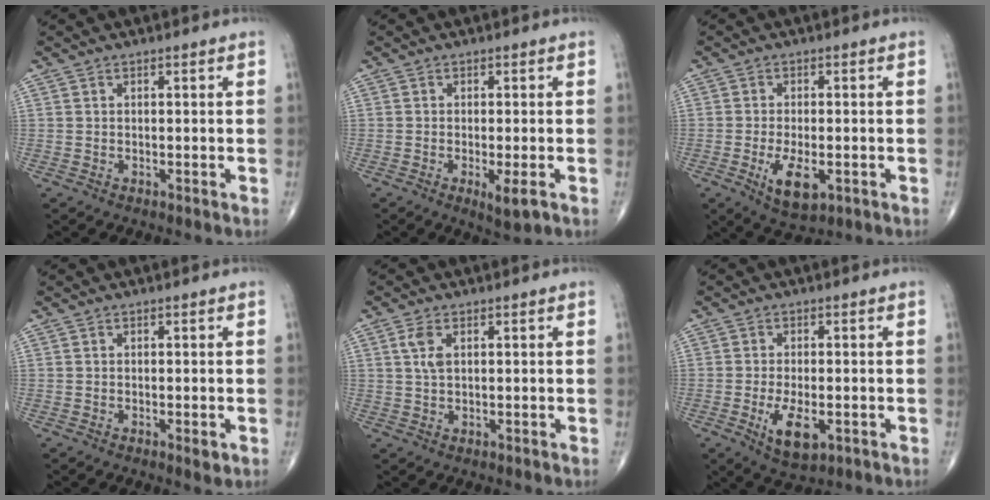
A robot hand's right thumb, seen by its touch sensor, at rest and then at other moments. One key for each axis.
{"total": 3.6, "fx": -1.3, "fy": 0.8, "fz": 3.3, "tx": -0.056, "ty": -0.010, "tz": -0.022}
{"total": 6.9, "fx": -2.2, "fy": 3.1, "fz": 5.7, "tx": -0.099, "ty": -0.009, "tz": -0.030}
{"total": 1.4, "fx": -0.5, "fy": 0.5, "fz": 1.2, "tx": -0.017, "ty": -0.003, "tz": -0.007}
{"total": 3.2, "fx": 1.1, "fy": 1.5, "fz": 2.6, "tx": -0.059, "ty": 0.003, "tz": 0.023}
{"total": 7.0, "fx": -2.1, "fy": 3.2, "fz": 5.8, "tx": -0.101, "ty": -0.009, "tz": -0.029}